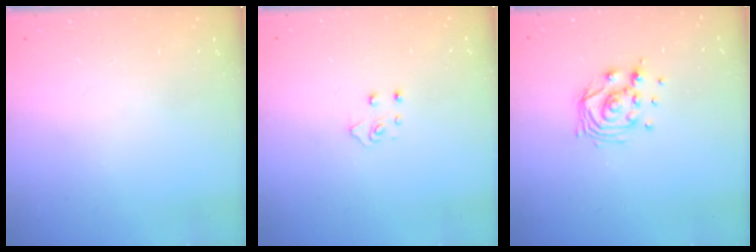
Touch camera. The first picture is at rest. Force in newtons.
{"total": 4.0, "press": 4.0, "slide": 0.4}
{"total": 9.3, "press": 9.3, "slide": 0.4}